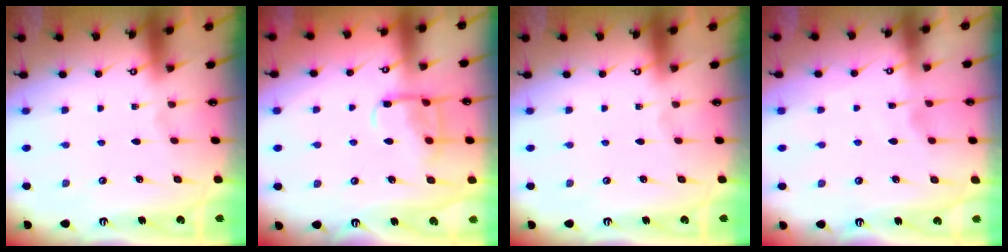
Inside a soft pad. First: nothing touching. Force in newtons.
{"total": 10.2, "press": 10.2, "slide": 1.0}
{"total": 0.0}
{"total": 2.7, "press": 2.7, "slide": 0.3}